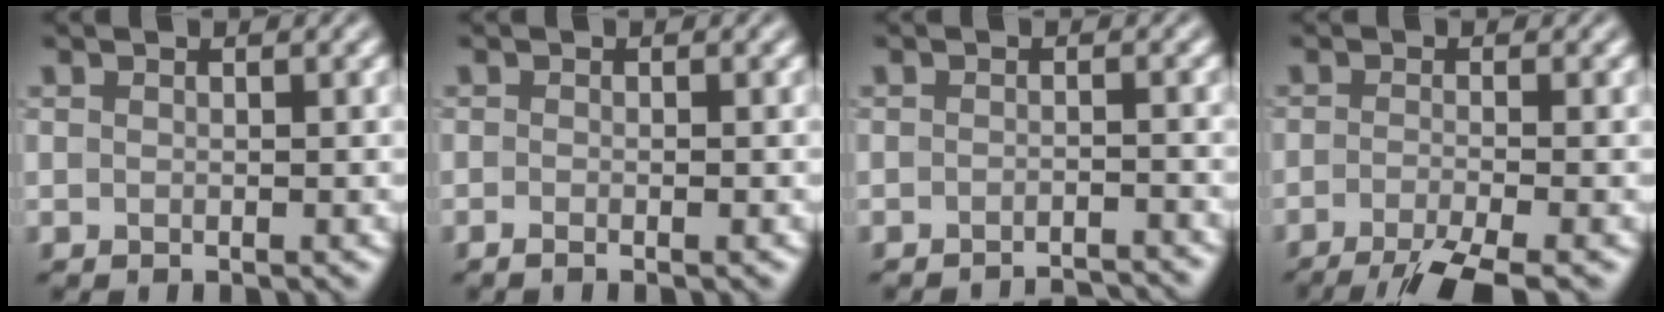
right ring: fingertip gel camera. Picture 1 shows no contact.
{"total": 0.8, "force": [-0.4, 0.1, 0.7], "torque": [-0.012, 0.000, -0.004]}
{"total": 3.2, "force": [-3.1, -0.1, 0.7], "torque": [-0.011, 0.006, -0.043]}
{"total": 5.4, "force": [-3.7, 0.8, 3.8], "torque": [-0.056, -0.006, -0.075]}